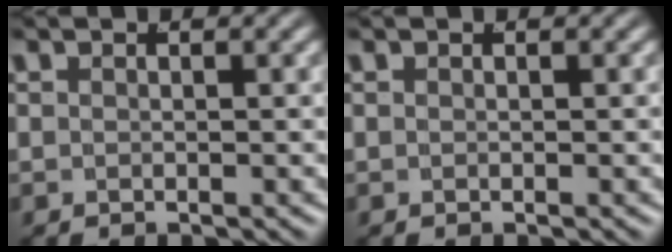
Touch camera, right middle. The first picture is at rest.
{"total": 0.0}